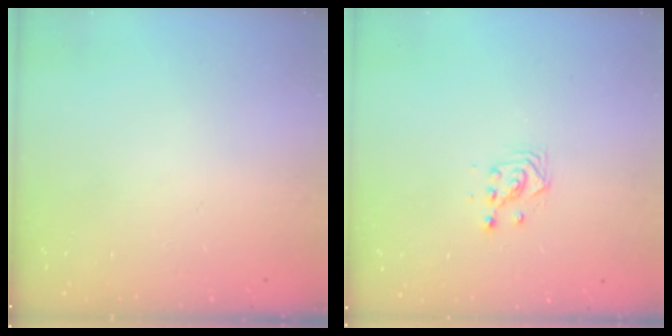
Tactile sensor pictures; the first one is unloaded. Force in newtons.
{"total": 3.0, "press": 3.0, "slide": 0.2}